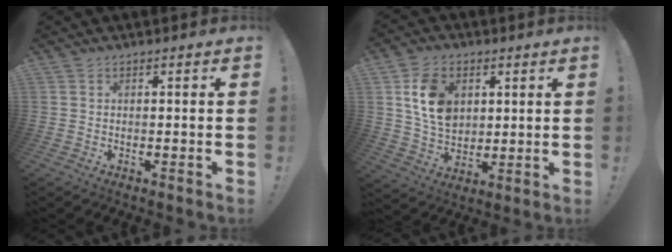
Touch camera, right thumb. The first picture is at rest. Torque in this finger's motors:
{"motor_torque": [2.52, 2.42, 0.86, -1.08, 0.07]}